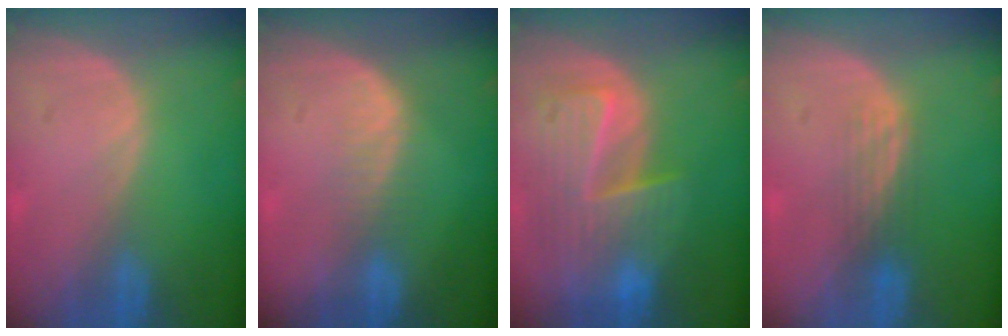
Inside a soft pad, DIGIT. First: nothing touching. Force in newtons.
{"total": 2.7, "press": 2.3, "slide": 1.5}
{"total": 10.2, "press": 8.8, "slide": 5.0}
{"total": 2.8, "press": 2.5, "slide": 1.3}